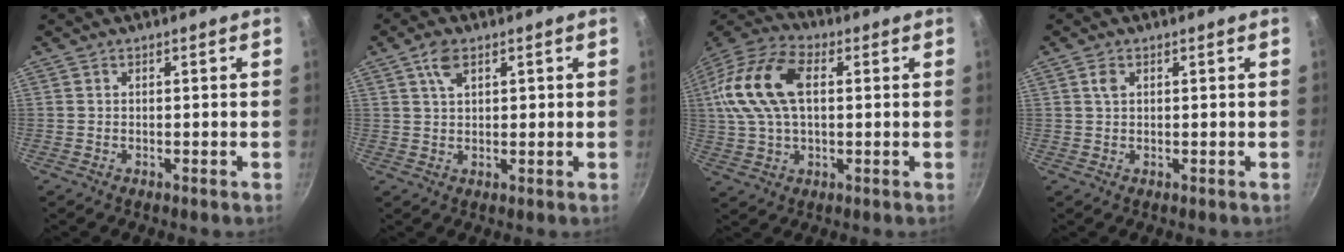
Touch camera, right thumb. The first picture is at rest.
{"total": 4.1, "force": [1.9, 2.2, 2.9], "torque": [-0.050, -0.002, 0.036]}
{"total": 17.6, "force": [2.9, 10.3, 14.0], "torque": [-0.277, 0.027, 0.041]}
{"total": 1.7, "force": [0.6, 1.0, 1.2], "torque": [-0.022, -0.001, 0.012]}